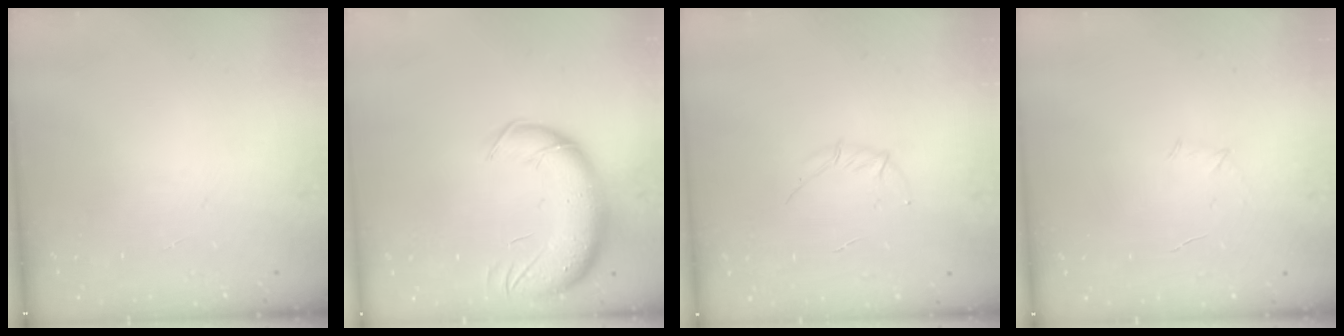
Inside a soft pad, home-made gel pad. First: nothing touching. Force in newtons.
{"total": 15.5, "press": 15.1, "slide": 3.1}
{"total": 3.8, "press": 3.7, "slide": 1.0}
{"total": 3.6, "press": 3.5, "slide": 1.0}